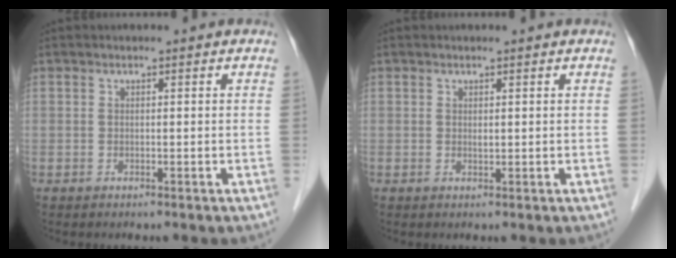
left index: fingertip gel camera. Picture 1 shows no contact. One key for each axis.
{"total": 0.7, "fx": 0.4, "fy": 0.3, "fz": 0.5, "tx": -0.009, "ty": -0.003, "tz": 0.007}